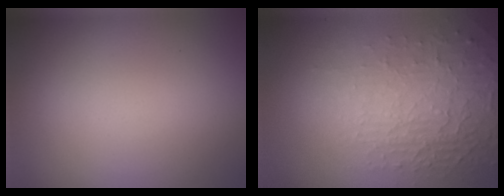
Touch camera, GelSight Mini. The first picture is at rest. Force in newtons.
{"total": 5.5, "press": 3.2, "slide": 4.5}